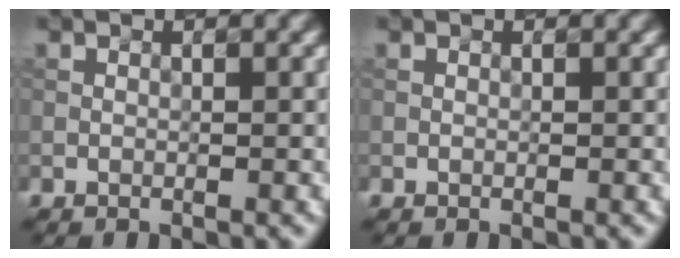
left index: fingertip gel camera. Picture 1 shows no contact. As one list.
[{"total": 0.0}]